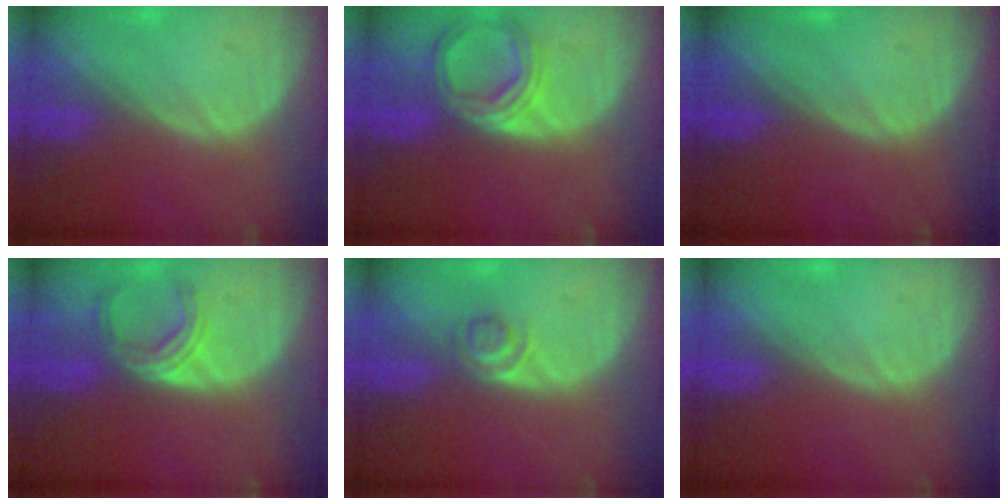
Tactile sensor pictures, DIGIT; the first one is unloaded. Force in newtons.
{"total": 6.9, "press": 6.3, "slide": 2.6}
{"total": 0.0}
{"total": 4.9, "press": 4.6, "slide": 1.6}
{"total": 2.5, "press": 2.4, "slide": 0.8}
{"total": 0.0}